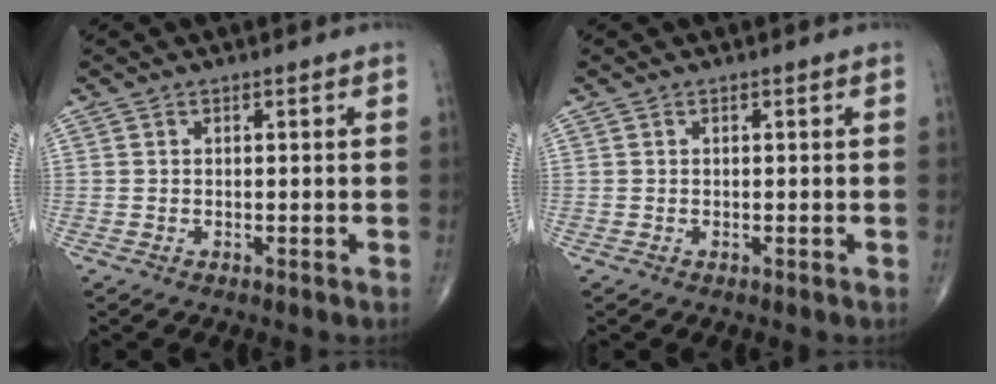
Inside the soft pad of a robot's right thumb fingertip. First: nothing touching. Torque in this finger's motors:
{"motor_torque": [-0.08, 0.11, -0.02, 0.00, 0.00]}